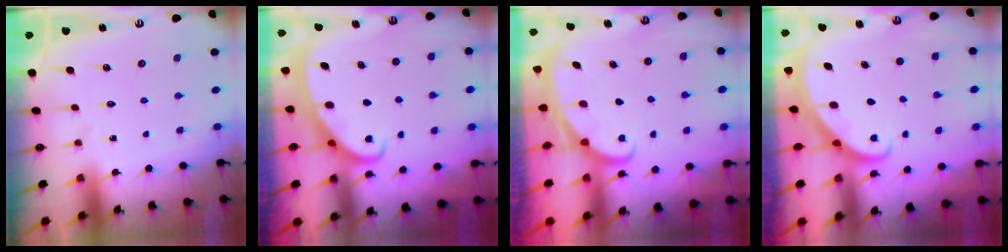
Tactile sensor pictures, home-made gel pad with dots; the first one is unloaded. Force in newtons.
{"total": 2.4, "press": 2.4, "slide": 0.4}
{"total": 1.6, "press": 1.6, "slide": 0.1}
{"total": 2.7, "press": 2.7, "slide": 0.2}